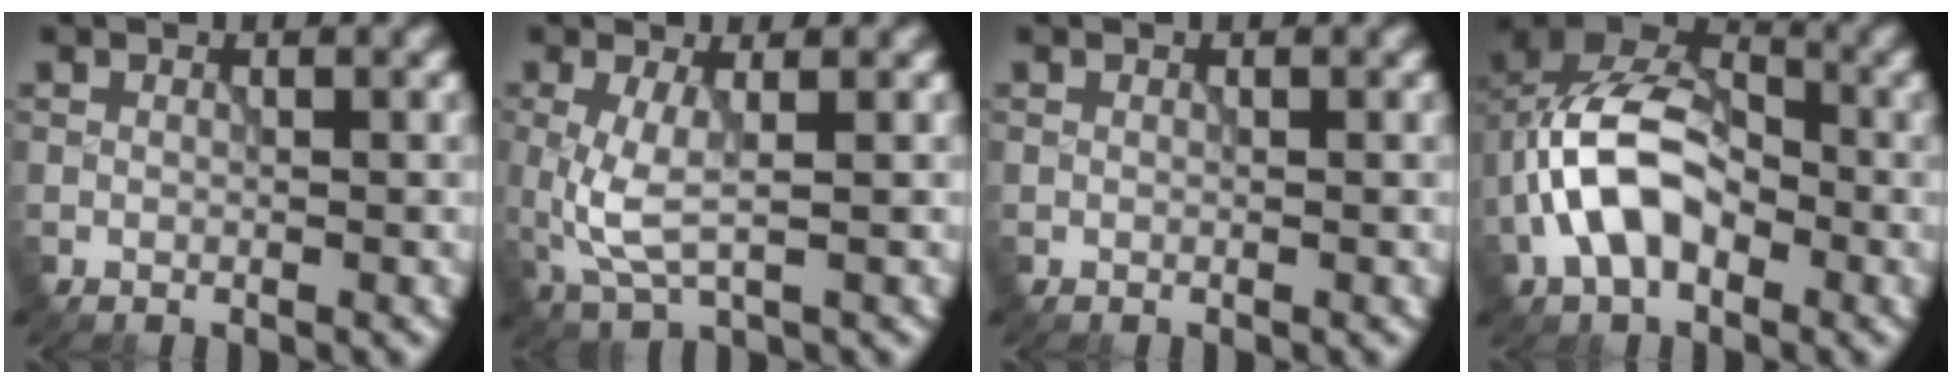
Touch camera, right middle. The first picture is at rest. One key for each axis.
{"total": 3.6, "fx": 0.1, "fy": 1.1, "fz": 3.4, "tx": -0.090, "ty": -0.008, "tz": 0.001}
{"total": 0.0}
{"total": 8.5, "fx": -2.0, "fy": 5.2, "fz": 6.4, "tx": -0.124, "ty": 0.020, "tz": -0.046}